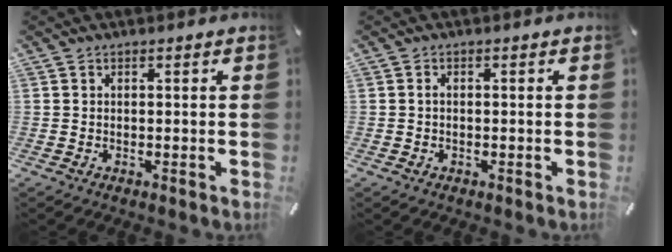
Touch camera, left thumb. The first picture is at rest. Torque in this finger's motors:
{"motor_torque": [-0.07, -0.15, -0.15, -0.26, -0.01]}